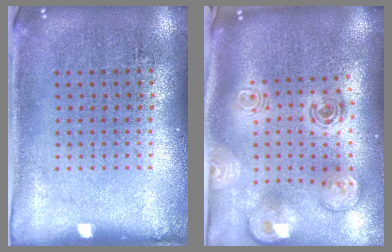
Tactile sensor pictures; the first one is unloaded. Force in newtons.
{"total": 3.0, "press": 2.1, "slide": 2.2}